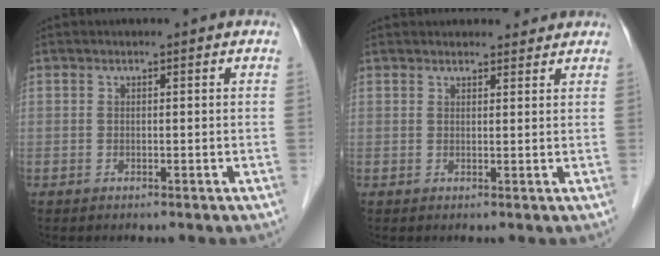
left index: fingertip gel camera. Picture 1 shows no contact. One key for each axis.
{"total": 5.3, "fx": 4.9, "fy": 1.5, "fz": 1.0, "tx": -0.004, "ty": 0.022, "tz": 0.060}